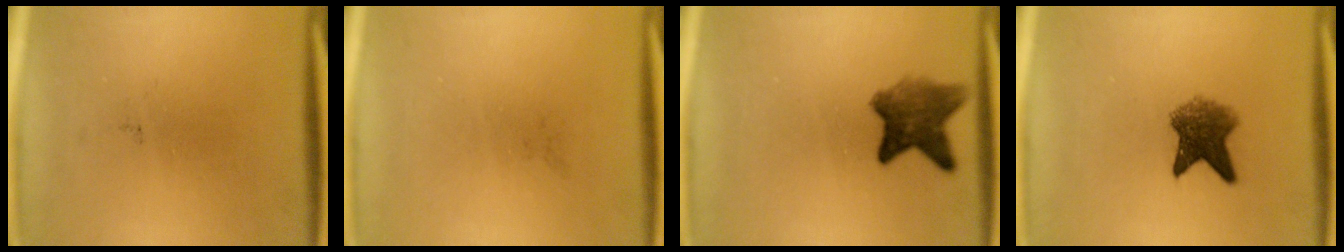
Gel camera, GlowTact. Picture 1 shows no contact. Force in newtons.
{"total": 0.0}
{"total": 6.3}
{"total": 5.8}